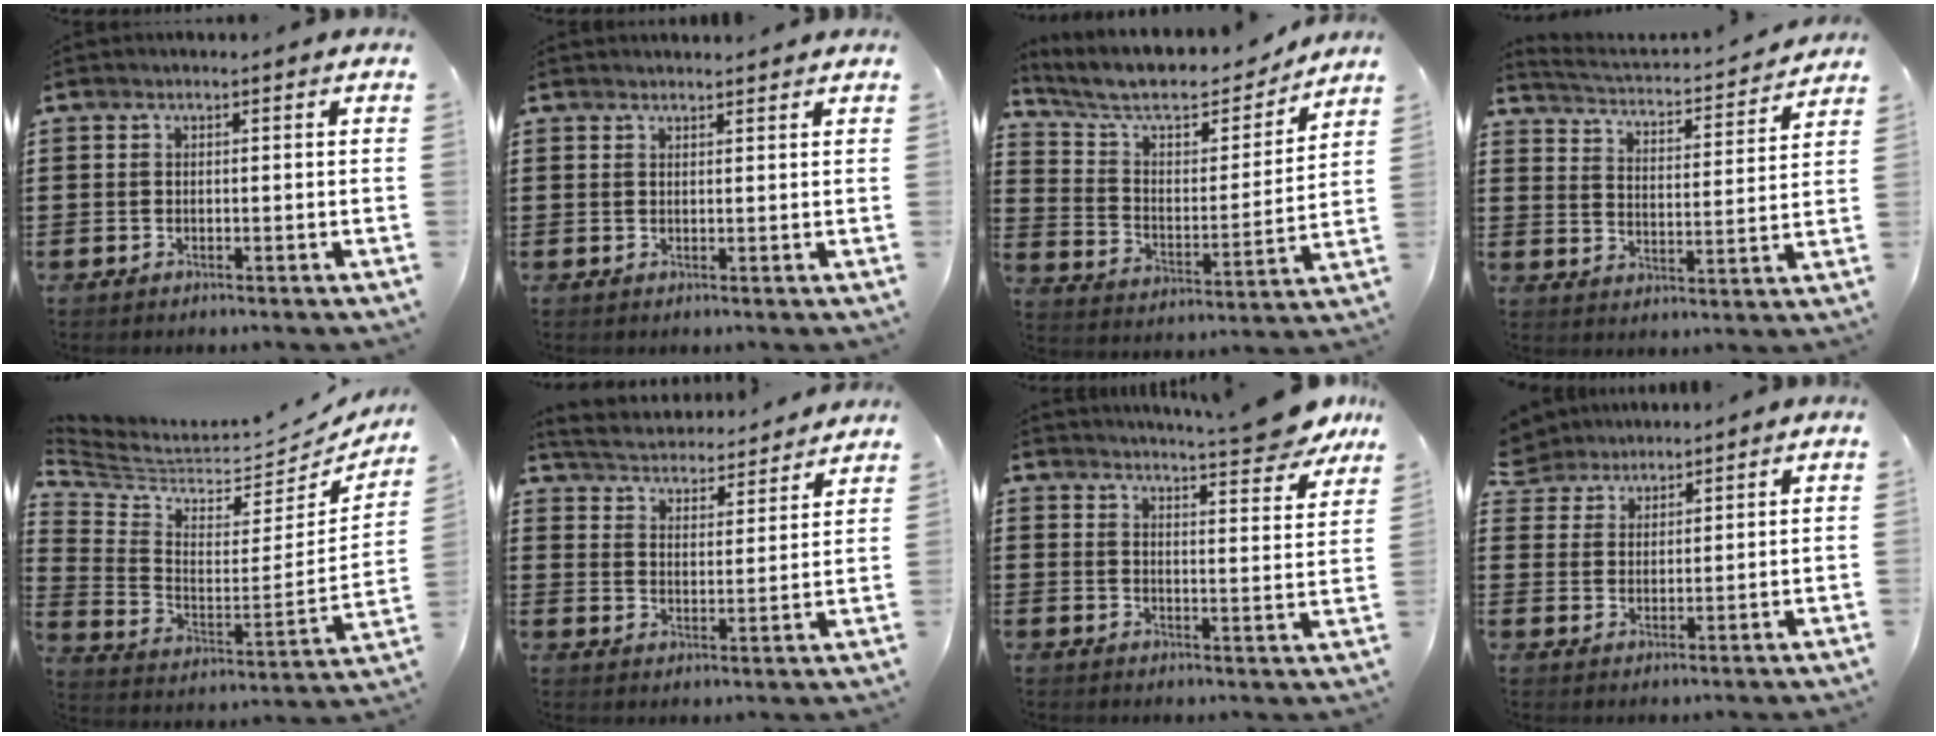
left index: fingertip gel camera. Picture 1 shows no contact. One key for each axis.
{"total": 1.2, "fx": 1.1, "fy": 0.0, "fz": 0.2, "tx": -0.006, "ty": -0.001, "tz": 0.022}
{"total": 9.3, "fx": 7.9, "fy": 2.5, "fz": 4.3, "tx": -0.109, "ty": -0.046, "tz": 0.133}
{"total": 2.4, "fx": 2.3, "fy": -0.3, "fz": 0.4, "tx": -0.028, "ty": -0.033, "tz": 0.028}
{"total": 4.6, "fx": 4.5, "fy": 0.7, "fz": 0.8, "tx": -0.043, "ty": -0.063, "tz": 0.072}
{"total": 3.8, "fx": 3.8, "fy": -0.1, "fz": 0.0, "tx": -0.024, "ty": -0.034, "tz": 0.060}
{"total": 6.7, "fx": 6.2, "fy": -0.3, "fz": 2.4, "tx": -0.045, "ty": -0.040, "tz": 0.106}
{"total": 3.6, "fx": 3.2, "fy": 1.7, "fz": -0.3, "tx": -0.014, "ty": -0.006, "tz": 0.060}